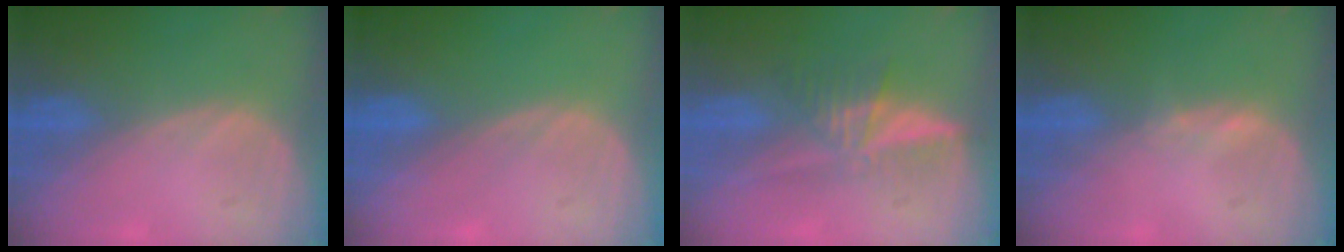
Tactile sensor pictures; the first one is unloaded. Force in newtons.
{"total": 0.0}
{"total": 5.3, "press": 5.2, "slide": 1.2}
{"total": 0.7, "press": 0.7, "slide": 0.2}